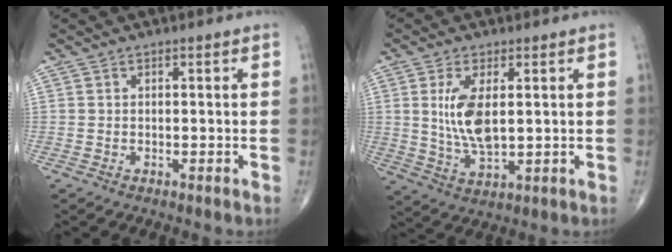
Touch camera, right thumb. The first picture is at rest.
{"total": 8.9, "force": [1.6, 3.9, 7.8], "torque": [-0.153, -0.015, 0.039]}